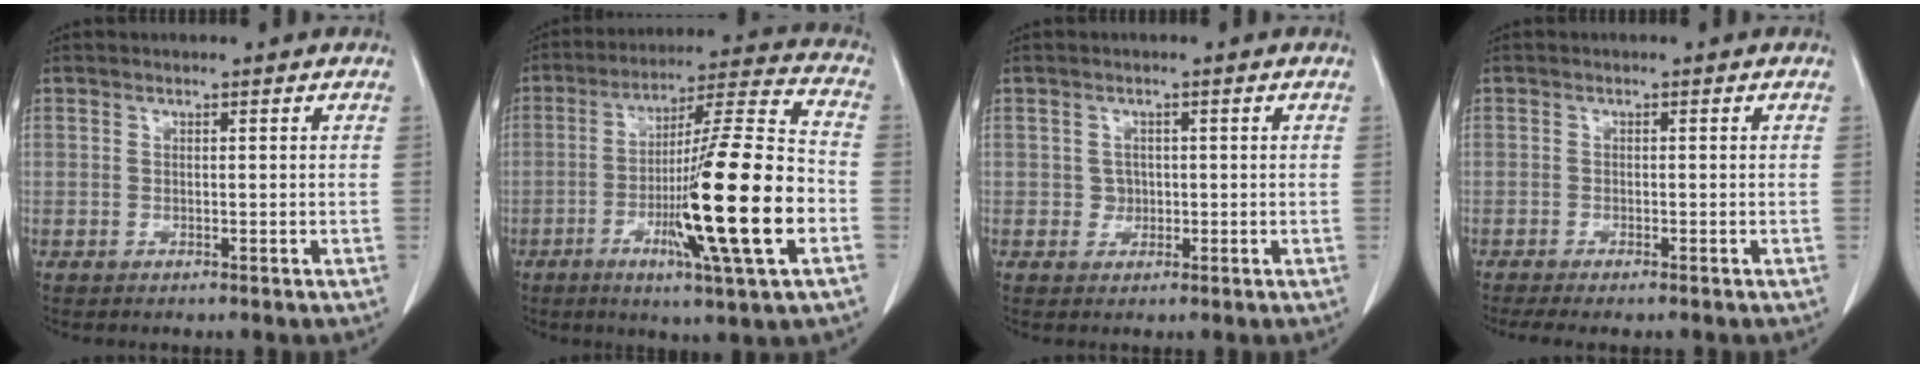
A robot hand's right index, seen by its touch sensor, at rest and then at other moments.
{"total": 20.2, "force": [-5.4, 0.0, 19.5], "torque": [-0.316, -0.011, -0.091]}
{"total": 1.6, "force": [0.0, 1.5, 0.5], "torque": [-0.007, 0.003, 0.001]}
{"total": 4.5, "force": [-3.7, 0.5, 2.5], "torque": [-0.033, -0.010, -0.054]}